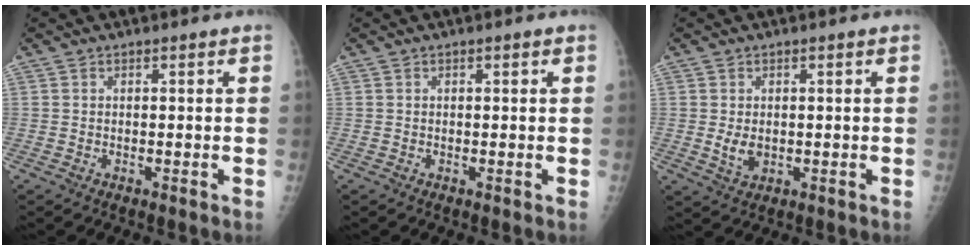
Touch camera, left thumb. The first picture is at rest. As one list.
[{"total": 0.8, "force": [0.2, 0.4, 0.7], "torque": [-0.007, 0.002, 0.002]}, {"total": 3.5, "force": [-0.2, 2.4, 2.5], "torque": [-0.039, -0.003, 0.002]}]